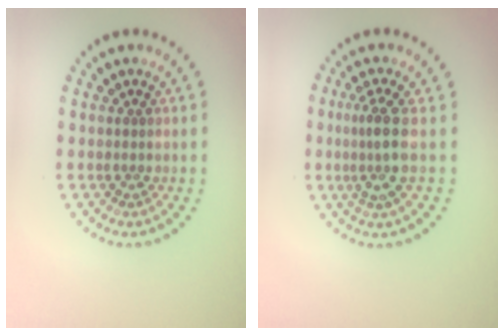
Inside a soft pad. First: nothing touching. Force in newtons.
{"total": 2.9, "press": 2.3, "slide": 1.7}